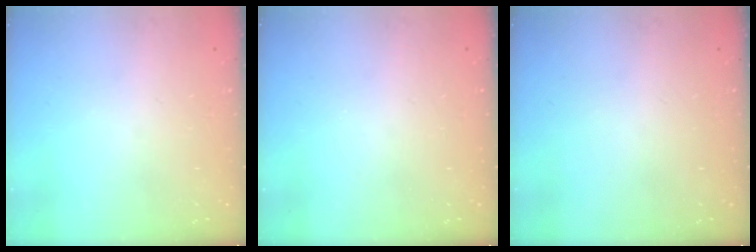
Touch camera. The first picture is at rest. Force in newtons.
{"total": 0.0}
{"total": 0.0}